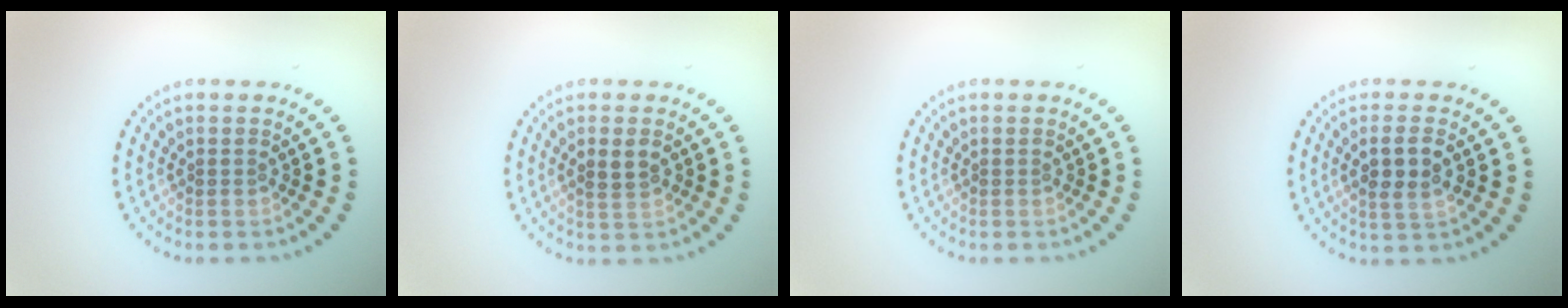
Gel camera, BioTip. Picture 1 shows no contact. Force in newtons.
{"total": 2.1, "press": 2.0, "slide": 0.3}
{"total": 0.0}
{"total": 2.7, "press": 2.6, "slide": 0.7}